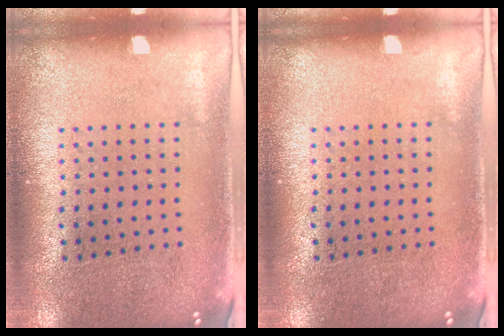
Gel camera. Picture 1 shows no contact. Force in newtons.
{"total": 0.0}